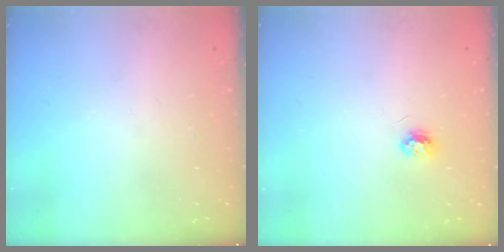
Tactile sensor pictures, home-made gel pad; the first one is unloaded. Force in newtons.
{"total": 3.8, "press": 3.8, "slide": 0.5}